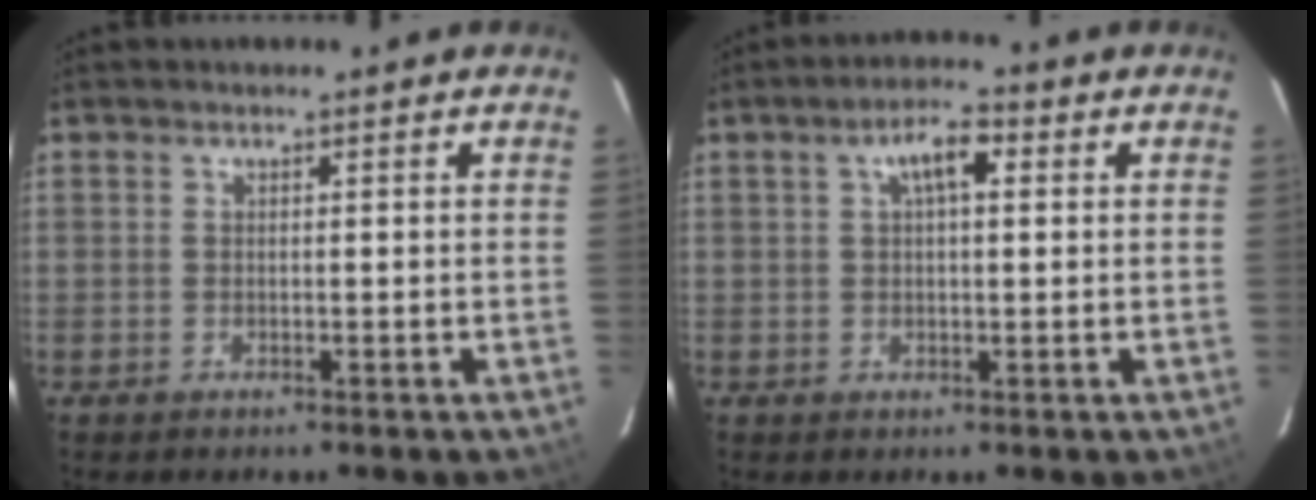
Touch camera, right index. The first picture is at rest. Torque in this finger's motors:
{"motor_torque": [0.47, 0.19, 0.16, 0.07]}